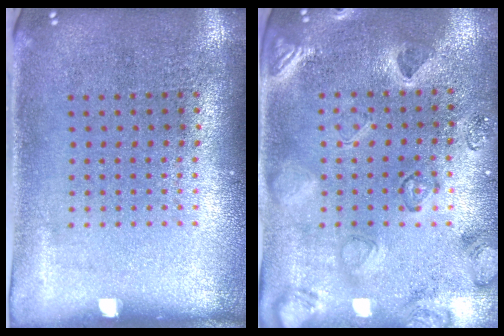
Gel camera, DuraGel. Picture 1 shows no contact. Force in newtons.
{"total": 2.3, "press": 2.0, "slide": 1.0}